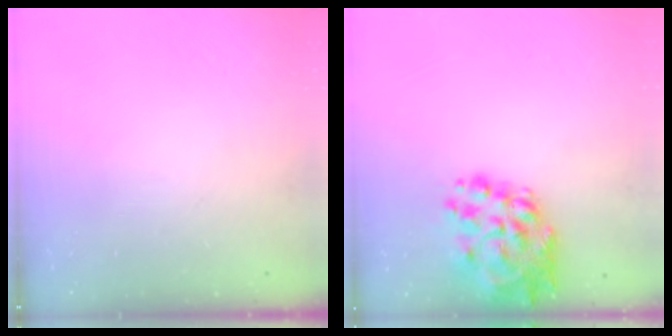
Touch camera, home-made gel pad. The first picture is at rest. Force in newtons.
{"total": 13.7, "press": 13.0, "slide": 4.4}